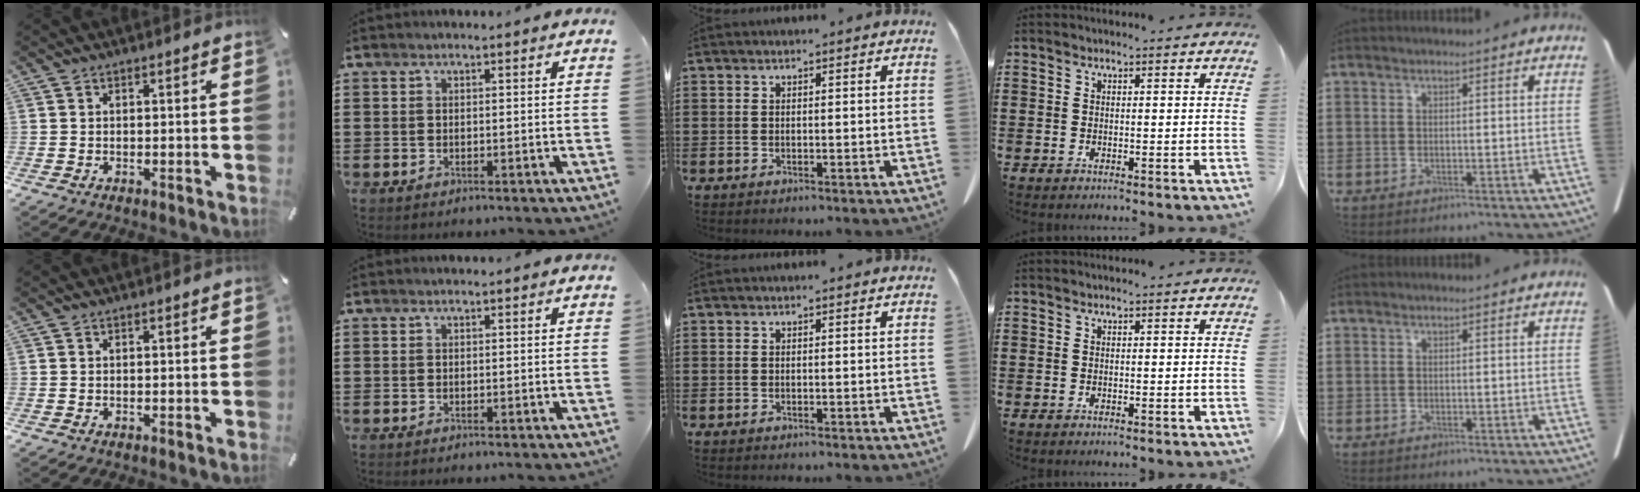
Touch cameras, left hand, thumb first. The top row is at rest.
{}